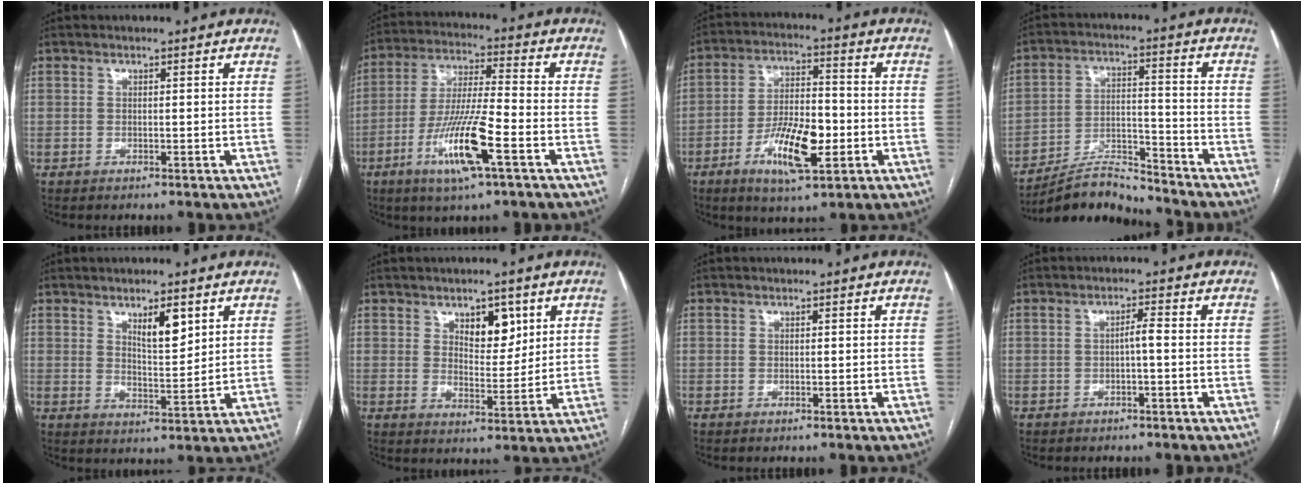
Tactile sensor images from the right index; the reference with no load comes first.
{"total": 12.9, "force": [-5.4, 0.9, 11.7], "torque": [-0.229, -0.015, -0.099]}
{"total": 11.4, "force": [-4.1, 3.6, 10.0], "torque": [-0.185, 0.002, -0.068]}
{"total": 8.8, "force": [-8.7, 0.9, 1.3], "torque": [-0.019, 0.016, -0.156]}
{"total": 5.5, "force": [3.0, 1.5, 4.4], "torque": [-0.075, -0.006, 0.054]}
{"total": 6.4, "force": [3.2, 3.2, 4.6], "torque": [-0.066, 0.000, 0.054]}
{"total": 0.0}
{"total": 1.8, "force": [-0.5, 0.1, 1.8], "torque": [-0.027, 0.004, -0.009]}